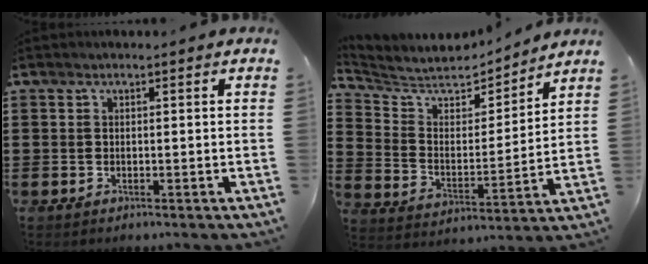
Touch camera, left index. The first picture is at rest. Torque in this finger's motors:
{"motor_torque": [-0.34, 0.41, 0.20, 0.07]}